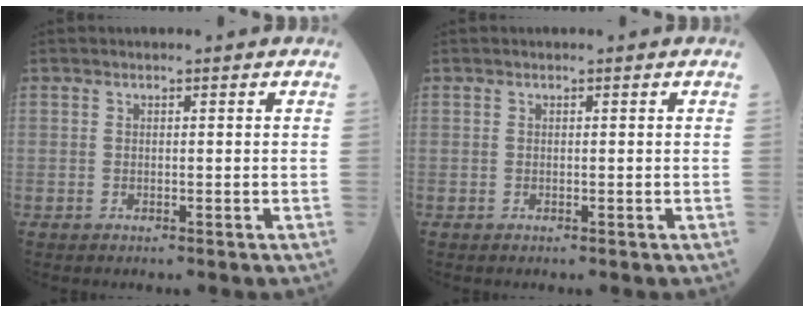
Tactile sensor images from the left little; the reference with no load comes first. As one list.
[{"total": 0.0}]